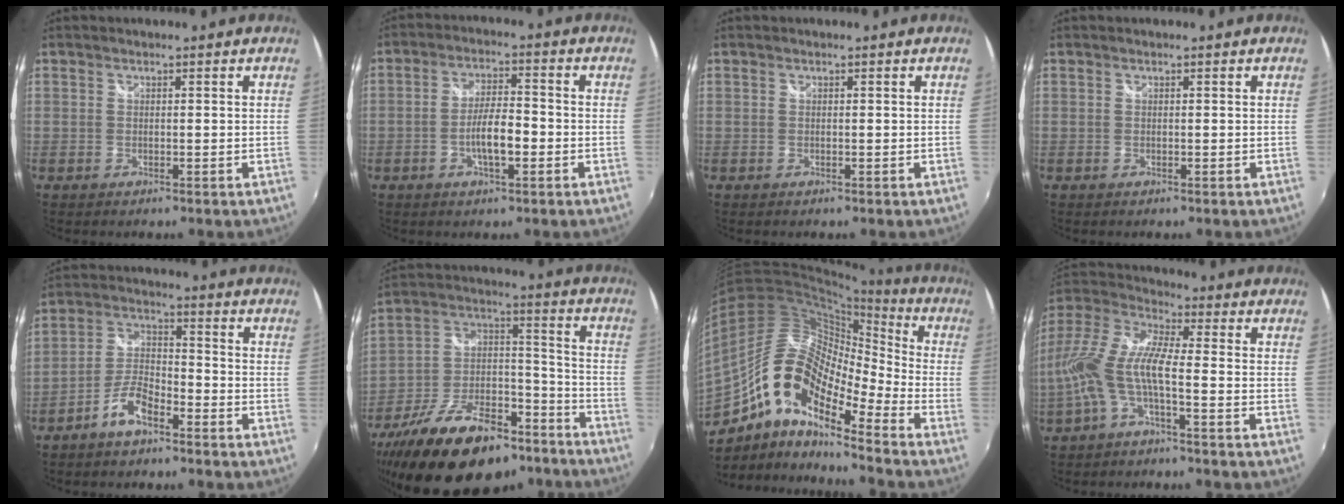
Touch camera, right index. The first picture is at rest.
{"total": 6.5, "force": [-2.2, 1.8, 5.9], "torque": [-0.110, 0.003, -0.035]}
{"total": 0.0}
{"total": 0.0}
{"total": 6.9, "force": [-4.9, 2.3, 4.3], "torque": [-0.100, 0.016, -0.093]}
{"total": 26.5, "force": [-18.0, 12.5, 15.0], "torque": [-0.284, 0.012, -0.272]}
{"total": 19.1, "force": [-9.7, 7.3, 14.8], "torque": [-0.253, -0.011, -0.197]}
{"total": 12.3, "force": [-3.2, 3.1, 11.5], "torque": [-0.233, 0.002, -0.066]}